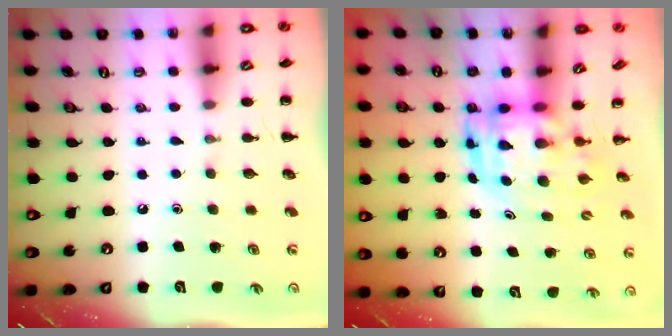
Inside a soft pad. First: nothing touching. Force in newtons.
{"total": 4.0, "press": 3.9, "slide": 0.8}